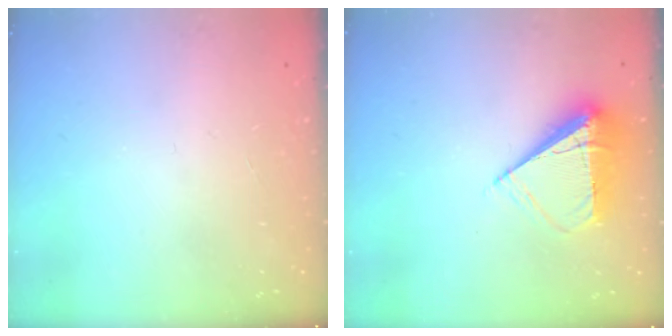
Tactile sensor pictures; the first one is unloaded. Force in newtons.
{"total": 10.7, "press": 10.6, "slide": 1.5}